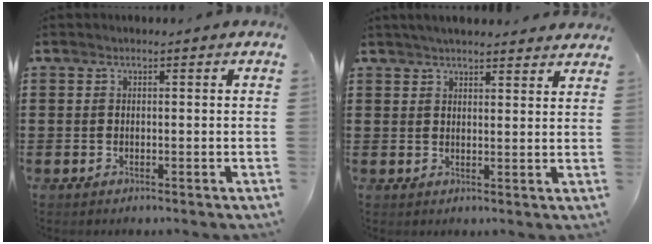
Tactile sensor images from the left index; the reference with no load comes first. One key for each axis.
{"total": 3.0, "fx": 2.9, "fy": 0.1, "fz": 0.6, "tx": -0.018, "ty": -0.004, "tz": 0.054}